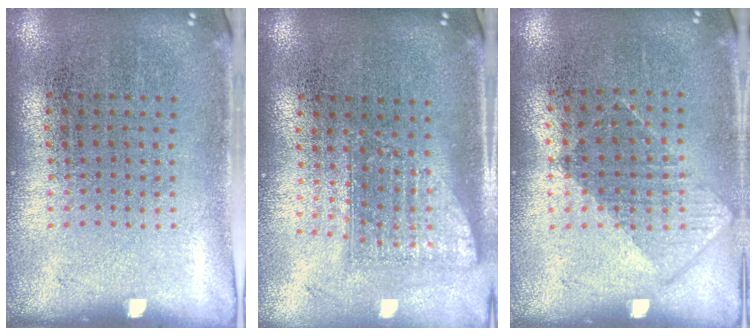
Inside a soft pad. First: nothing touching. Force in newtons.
{"total": 1.7, "press": 1.2, "slide": 1.1}
{"total": 0.8, "press": 0.6, "slide": 0.4}